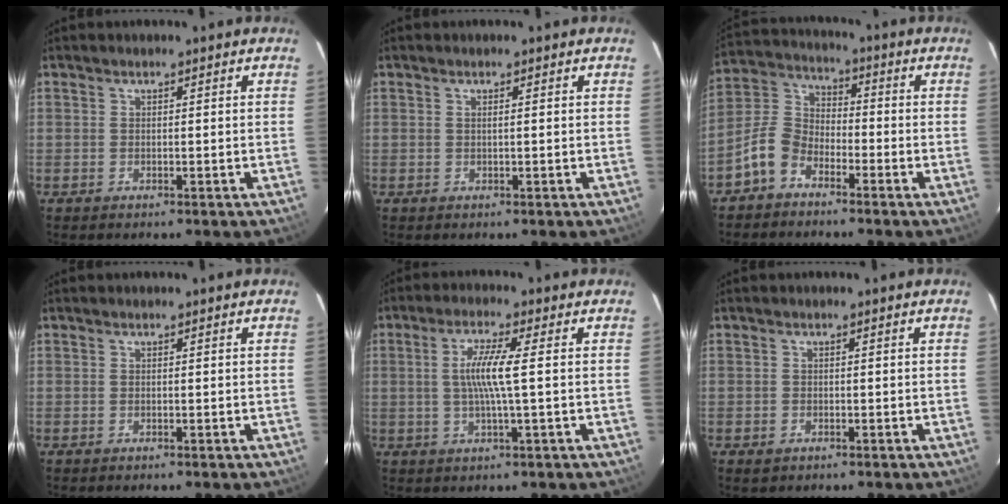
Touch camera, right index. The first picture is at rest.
{"total": 0.6, "force": [0.1, -0.2, 0.5], "torque": [-0.010, 0.001, 0.001]}
{"total": 7.8, "force": [-5.0, 4.8, 3.5], "torque": [-0.082, 0.025, -0.109]}
{"total": 0.0}
{"total": 6.3, "force": [0.2, -0.3, 6.3], "torque": [-0.121, -0.003, 0.005]}
{"total": 1.3, "force": [-0.7, 1.0, 0.4], "torque": [-0.007, -0.002, -0.009]}